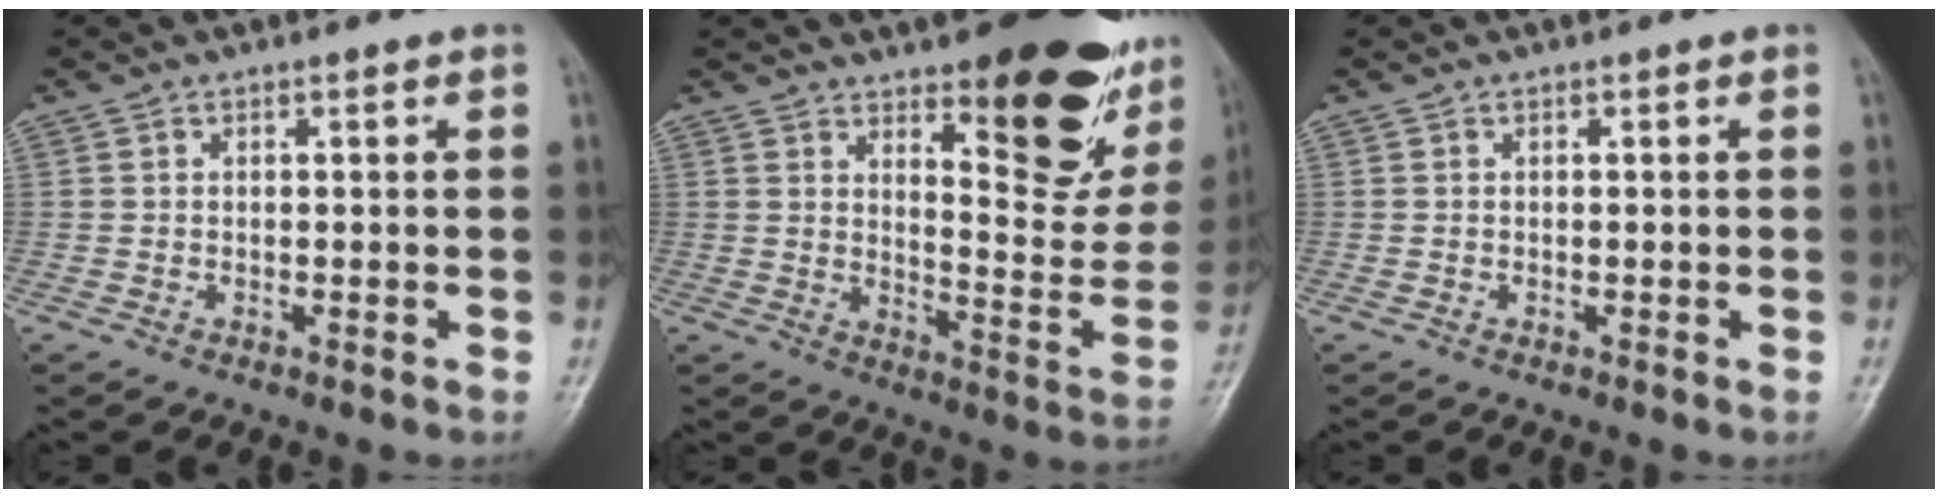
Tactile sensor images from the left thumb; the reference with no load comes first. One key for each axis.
{"total": 21.3, "fx": 12.3, "fy": 7.5, "fz": 15.7, "tx": -0.154, "ty": -0.084, "tz": 0.172}
{"total": 0.0}